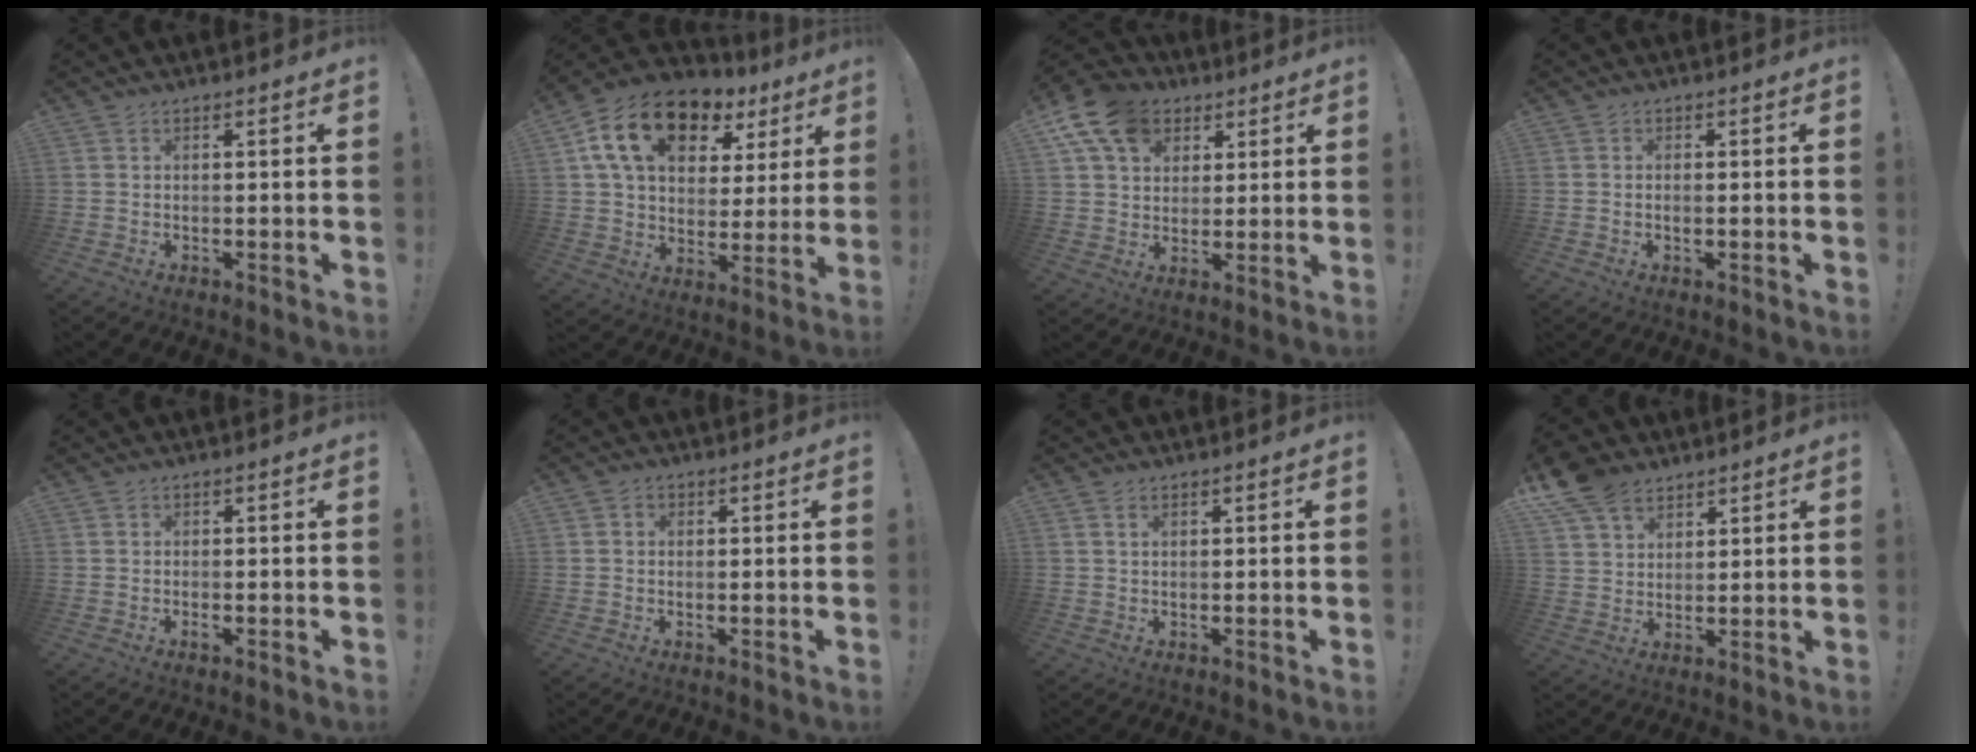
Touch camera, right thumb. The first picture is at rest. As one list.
[{"total": 17.9, "force": [9.4, 11.0, 10.5], "torque": [-0.183, -0.031, 0.172]}, {"total": 15.0, "force": [6.8, 11.0, 7.5], "torque": [-0.125, -0.027, 0.131]}, {"total": 0.8, "force": [-0.1, 0.2, 0.7], "torque": [-0.006, -0.002, -0.004]}, {"total": 0.9, "force": [-0.6, 0.0, 0.6], "torque": [-0.017, 0.002, -0.009]}, {"total": 1.4, "force": [0.0, 1.2, 0.6], "torque": [-0.008, 0.004, -0.001]}, {"total": 0.9, "force": [0.5, 0.3, 0.7], "torque": [-0.023, 0.005, 0.011]}, {"total": 9.7, "force": [6.8, 5.9, 3.7], "torque": [-0.077, -0.032, 0.137]}]